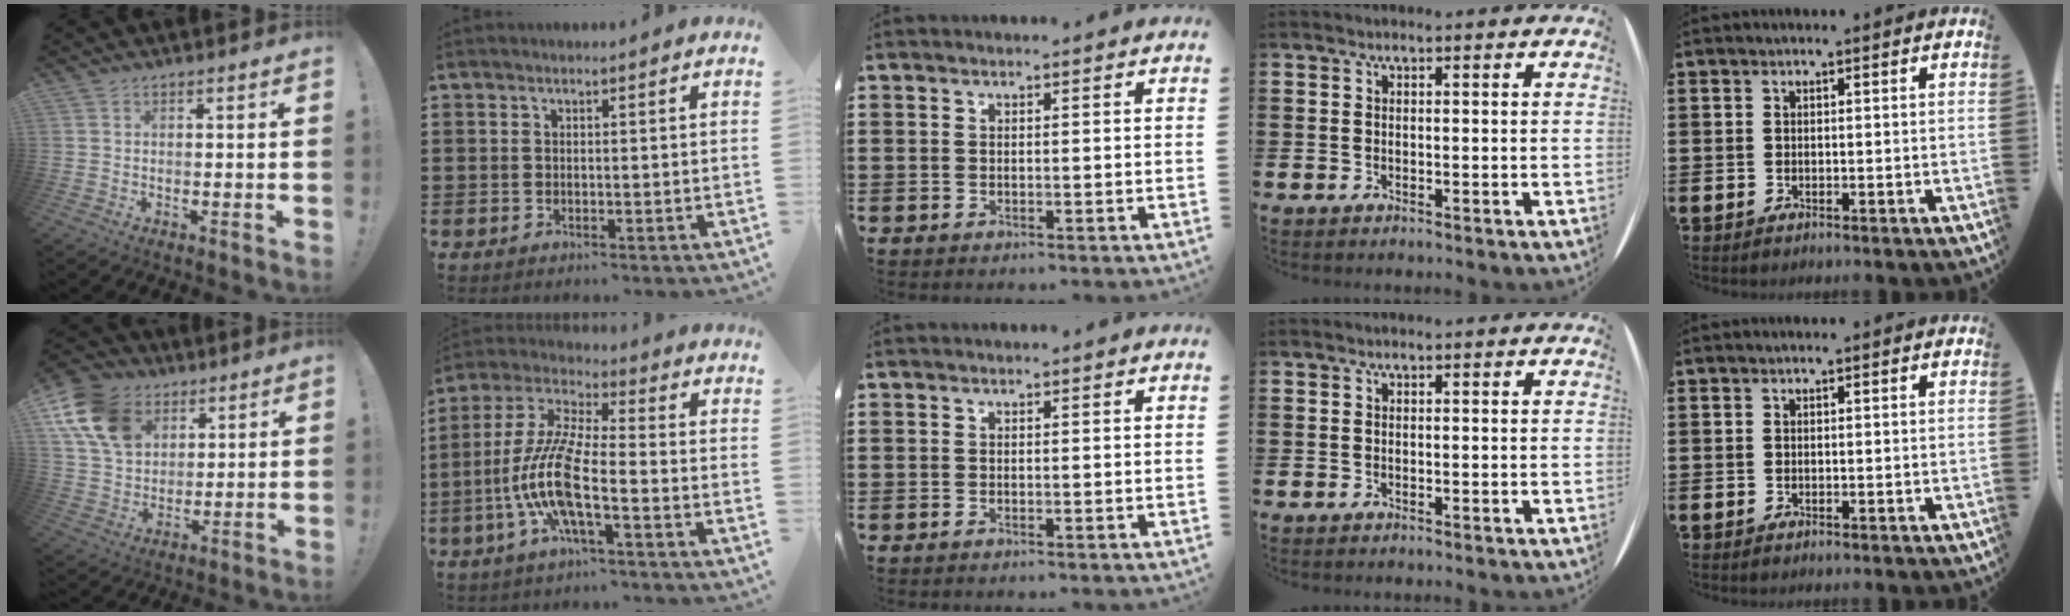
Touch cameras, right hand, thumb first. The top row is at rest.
{"thumb": {"total": 16.6, "force": [7.4, 12.2, 8.5], "torque": [-0.142, -0.028, 0.145]}, "index": {"total": 10.6, "force": [-4.1, 2.3, 9.5], "torque": [-0.229, -0.015, -0.087]}}